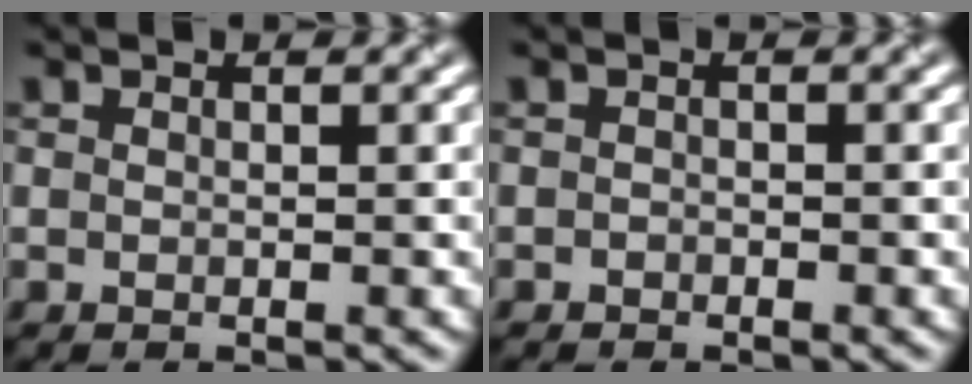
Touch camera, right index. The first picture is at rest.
{"total": 0.5, "force": [-0.5, 0.1, -0.2], "torque": [0.007, -0.003, -0.008]}